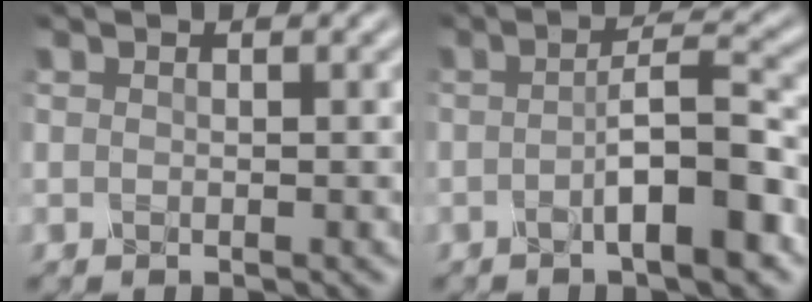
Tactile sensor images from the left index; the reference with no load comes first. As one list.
[{"total": 5.6, "force": [-1.8, 1.1, 5.2], "torque": [-0.079, 0.010, -0.034]}]